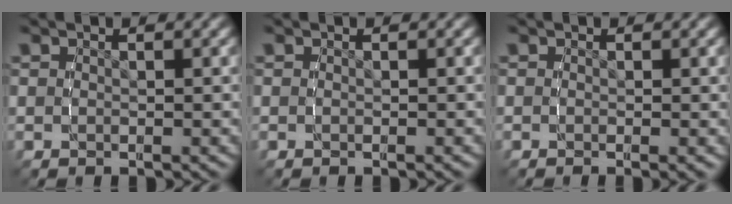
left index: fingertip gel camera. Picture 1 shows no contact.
{"total": 0.0}
{"total": 1.1, "force": [-0.6, 0.2, 0.9], "torque": [-0.006, 0.001, -0.010]}